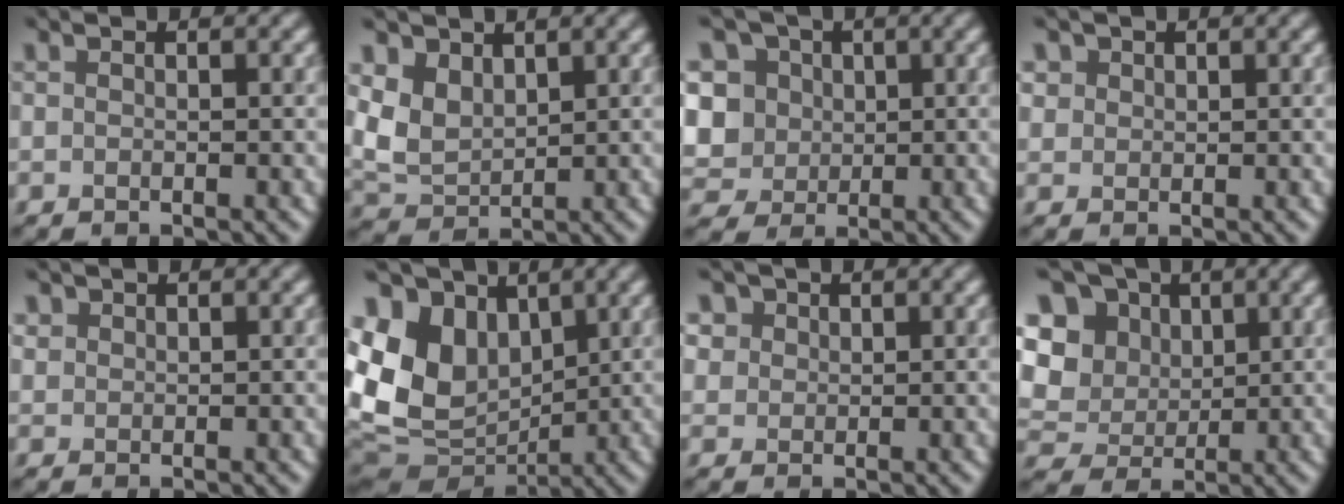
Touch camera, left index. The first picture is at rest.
{"total": 3.4, "force": [1.3, 2.4, 2.0], "torque": [-0.048, -0.005, 0.028]}
{"total": 9.5, "force": [2.5, 8.2, 4.0], "torque": [-0.098, 0.025, 0.024]}
{"total": 1.9, "force": [1.1, 1.4, 0.4], "torque": [-0.009, 0.006, 0.022]}
{"total": 0.8, "force": [0.5, 0.7, -0.1], "torque": [0.007, -0.002, 0.010]}
{"total": 11.7, "force": [2.1, 9.0, 7.2], "torque": [-0.164, 0.008, 0.056]}
{"total": 3.7, "force": [2.0, 2.9, 1.2], "torque": [-0.027, 0.010, 0.030]}
{"total": 11.6, "force": [4.1, 9.6, 4.9], "torque": [-0.138, 0.024, 0.073]}